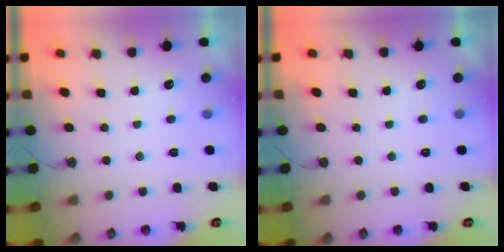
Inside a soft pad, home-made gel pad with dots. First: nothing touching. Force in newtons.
{"total": 0.0}